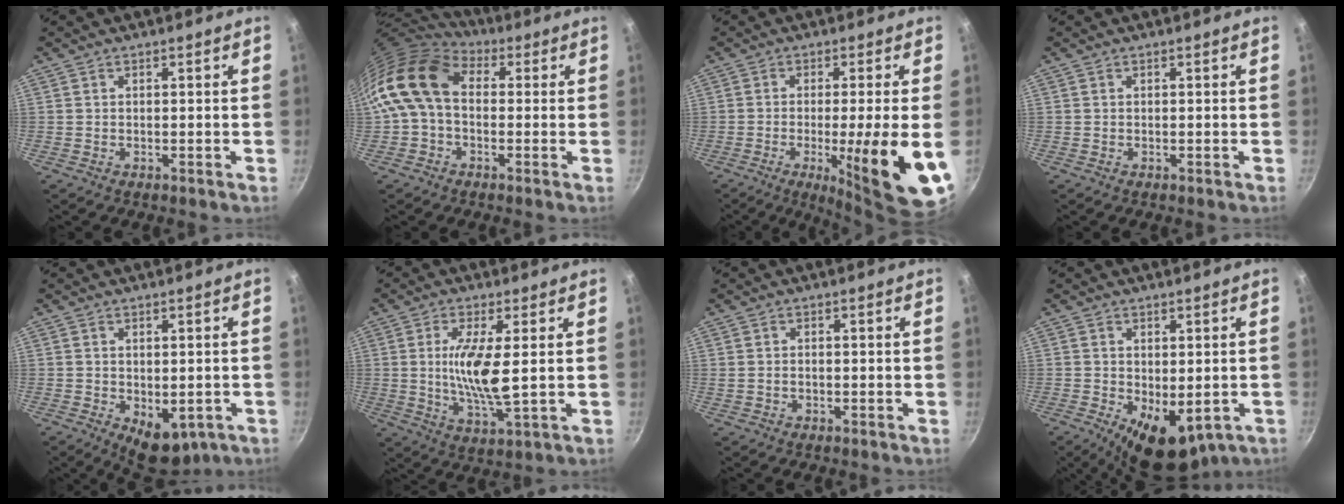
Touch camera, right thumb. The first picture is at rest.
{"total": 13.6, "force": [1.1, 9.7, 9.6], "torque": [-0.163, 0.024, -0.001]}
{"total": 16.5, "force": [-4.1, 2.2, 15.8], "torque": [-0.222, -0.008, -0.055]}
{"total": 0.0}
{"total": 7.4, "force": [-2.1, 4.6, 5.4], "torque": [-0.051, -0.004, -0.014]}
{"total": 10.3, "force": [1.0, 2.4, 10.0], "torque": [-0.204, -0.015, 0.021]}
{"total": 1.0, "force": [-0.2, 0.8, 0.7], "torque": [-0.012, 0.004, -0.002]}
{"total": 9.8, "force": [-2.6, 5.5, 7.7], "torque": [-0.090, -0.009, -0.019]}